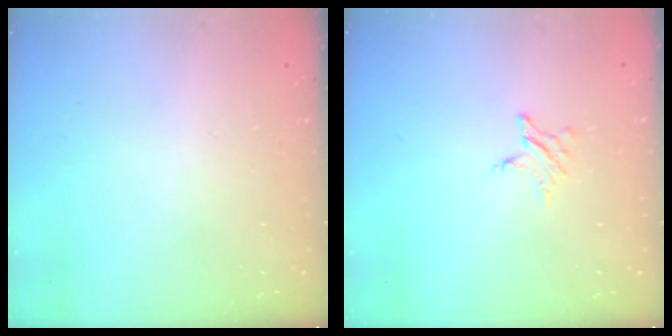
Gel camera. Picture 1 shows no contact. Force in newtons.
{"total": 4.2, "press": 4.2, "slide": 0.4}